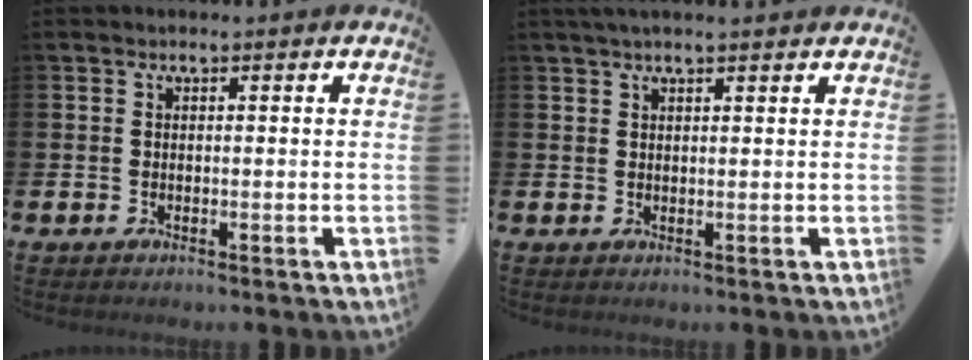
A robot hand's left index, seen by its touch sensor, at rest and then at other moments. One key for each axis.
{"total": 2.1, "fx": 1.8, "fy": 0.1, "fz": 1.1, "tx": -0.020, "ty": 0.002, "tz": 0.031}